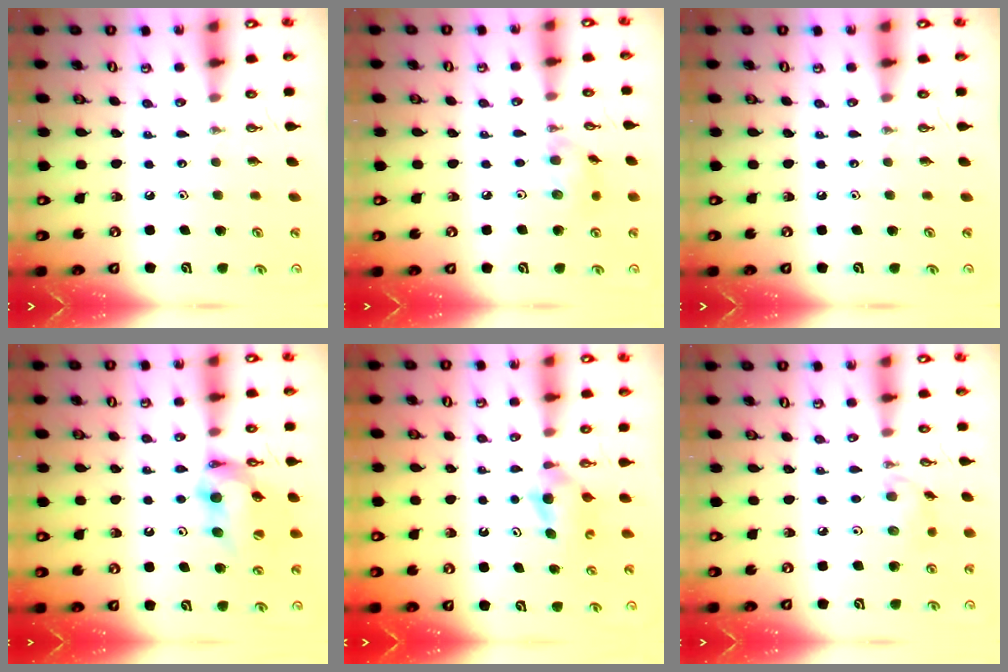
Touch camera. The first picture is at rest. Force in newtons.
{"total": 9.8, "press": 9.5, "slide": 2.3}
{"total": 0.0}
{"total": 13.9, "press": 13.5, "slide": 3.6}
{"total": 4.4, "press": 4.3, "slide": 0.9}
{"total": 6.7, "press": 6.6, "slide": 1.4}